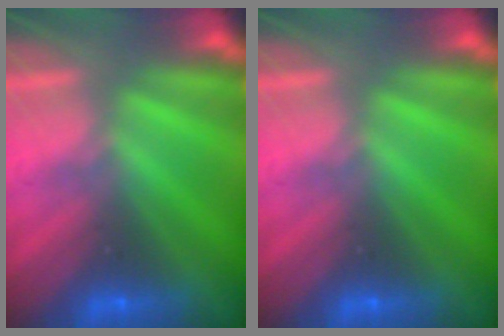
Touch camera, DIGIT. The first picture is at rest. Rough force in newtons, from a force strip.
{"total": 0.0}